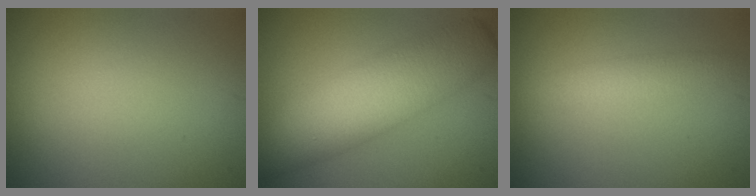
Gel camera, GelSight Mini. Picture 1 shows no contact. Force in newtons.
{"total": 8.2, "press": 8.2, "slide": 0.1}
{"total": 2.4, "press": 2.4, "slide": 0.0}